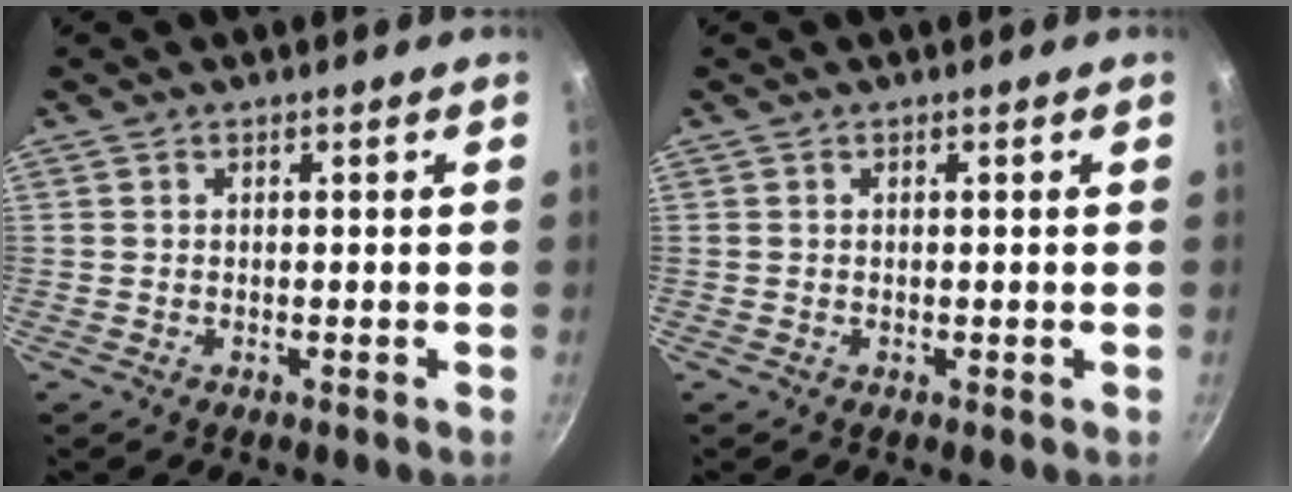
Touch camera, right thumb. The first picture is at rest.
{"total": 0.0}